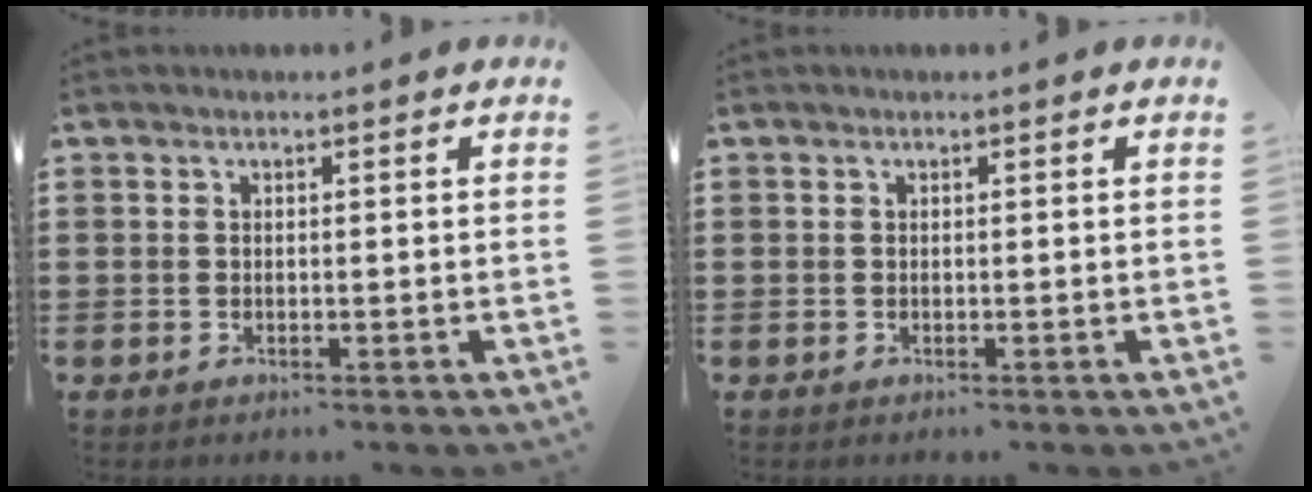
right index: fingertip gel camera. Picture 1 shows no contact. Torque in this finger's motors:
{"motor_torque": [0.00, 0.00, 0.02, 0.00]}